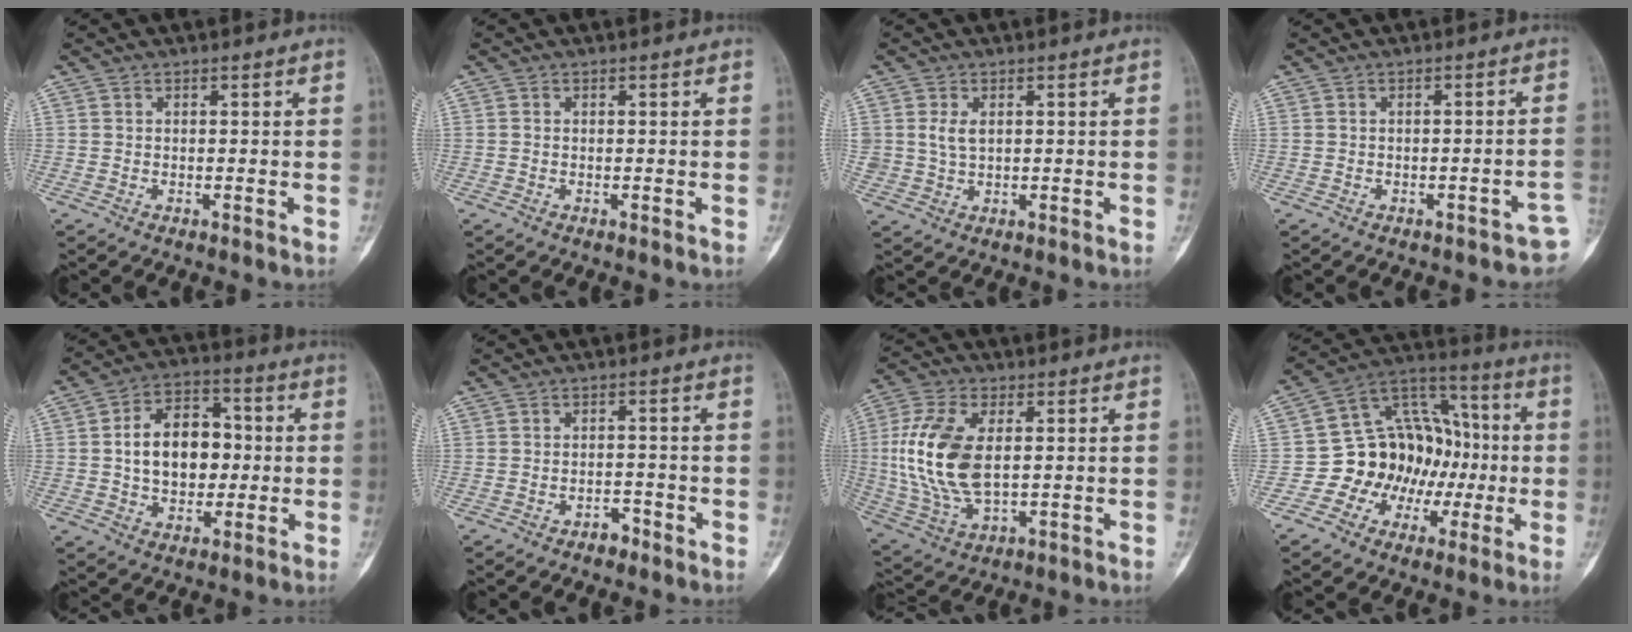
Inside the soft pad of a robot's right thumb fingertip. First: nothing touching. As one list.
[{"total": 0.0}, {"total": 3.0, "force": [0.6, 1.9, 2.2], "torque": [-0.039, -0.003, 0.017]}, {"total": 4.4, "force": [-2.3, 1.6, 3.4], "torque": [-0.022, 0.020, -0.024]}, {"total": 13.6, "force": [0.4, 9.3, 10.0], "torque": [-0.130, 0.023, 0.005]}, {"total": 2.3, "force": [-1.7, 1.3, 0.9], "torque": [-0.009, 0.013, -0.023]}, {"total": 15.5, "force": [1.2, 8.3, 13.1], "torque": [-0.281, -0.006, 0.029]}, {"total": 16.7, "force": [-2.4, 13.9, 8.9], "torque": [-0.073, 0.057, -0.038]}]